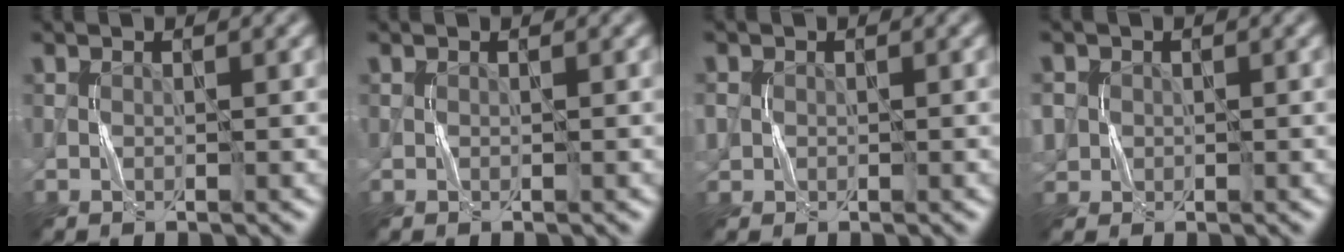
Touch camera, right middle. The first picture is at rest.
{"total": 0.0}
{"total": 1.5, "force": [0.1, 1.4, 0.4], "torque": [-0.008, -0.001, -0.002]}
{"total": 2.8, "force": [0.2, 2.7, 0.9], "torque": [-0.024, 0.012, 0.000]}